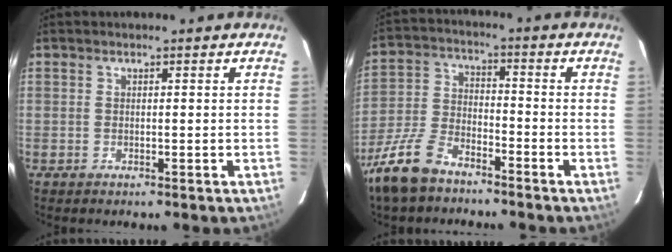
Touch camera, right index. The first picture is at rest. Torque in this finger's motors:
{"motor_torque": [0.10, -0.60, -0.34, -0.19]}